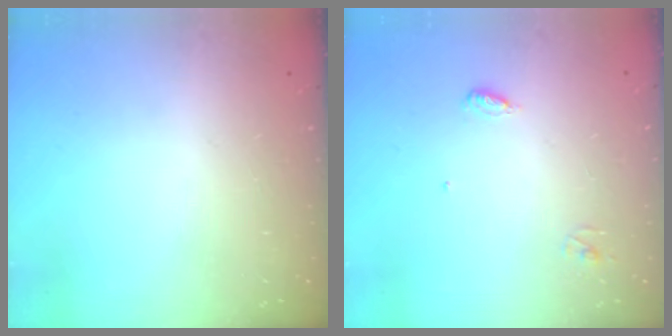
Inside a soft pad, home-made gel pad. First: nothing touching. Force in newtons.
{"total": 3.8, "press": 3.8, "slide": 0.3}